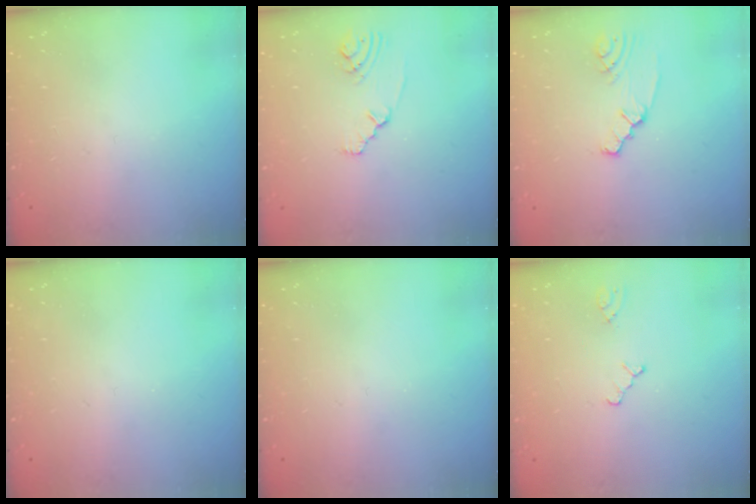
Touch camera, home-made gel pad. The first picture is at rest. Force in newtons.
{"total": 2.3, "press": 2.3, "slide": 0.4}
{"total": 2.0, "press": 2.0, "slide": 0.3}
{"total": 0.0}
{"total": 0.0}
{"total": 0.7, "press": 0.7, "slide": 0.2}